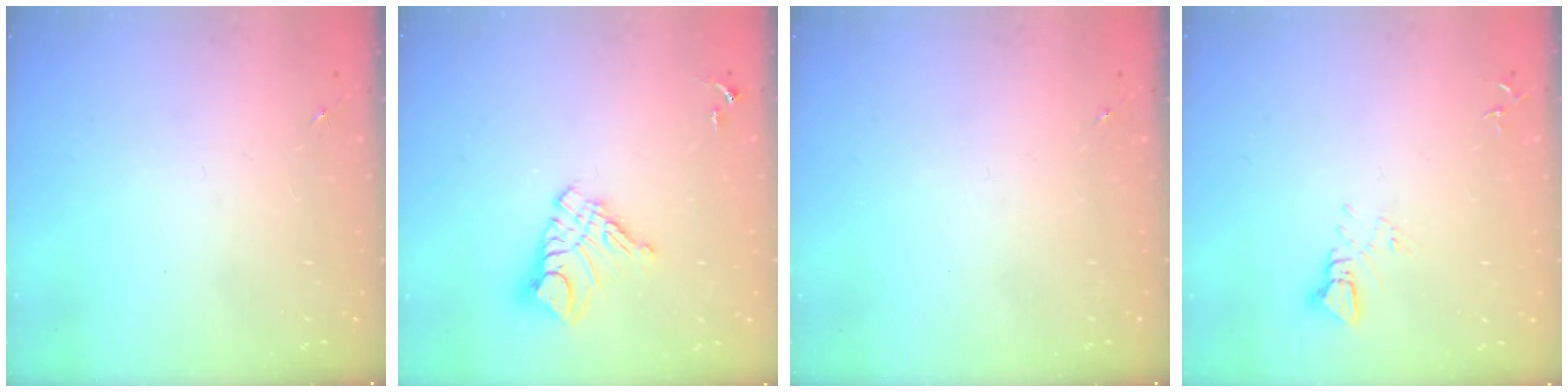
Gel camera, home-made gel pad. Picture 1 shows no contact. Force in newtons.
{"total": 12.1, "press": 12.0, "slide": 1.1}
{"total": 0.0}
{"total": 3.3, "press": 3.3, "slide": 0.2}